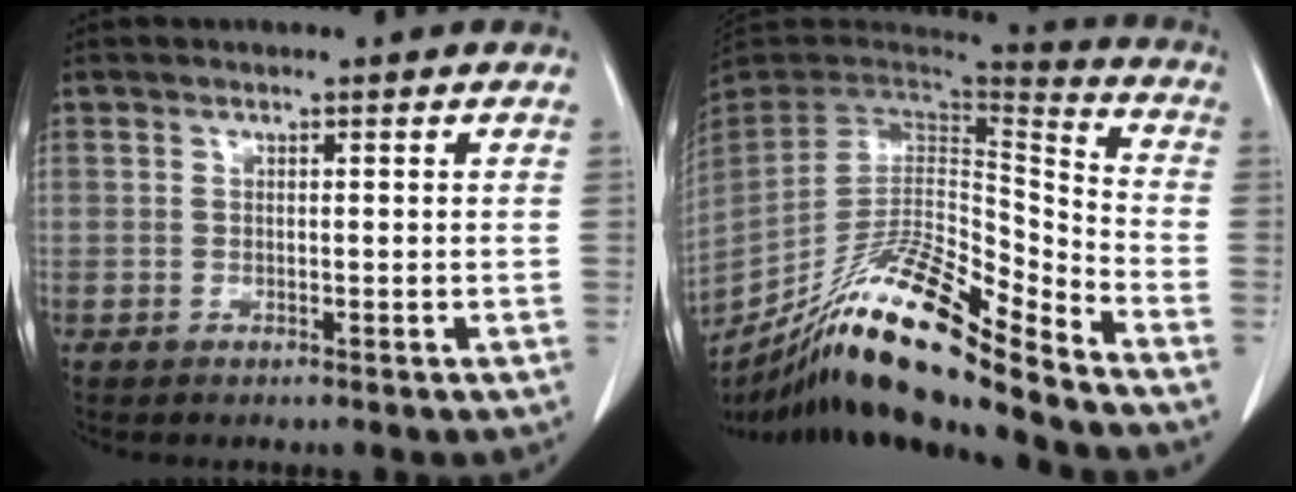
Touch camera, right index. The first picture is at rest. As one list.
[{"total": 20.3, "force": [-15.9, 0.8, 12.7], "torque": [-0.242, -0.015, -0.293]}]